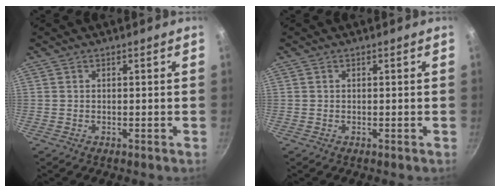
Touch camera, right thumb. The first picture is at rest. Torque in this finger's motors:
{"motor_torque": [-0.13, 0.21, 0.39, -0.23, -0.06]}